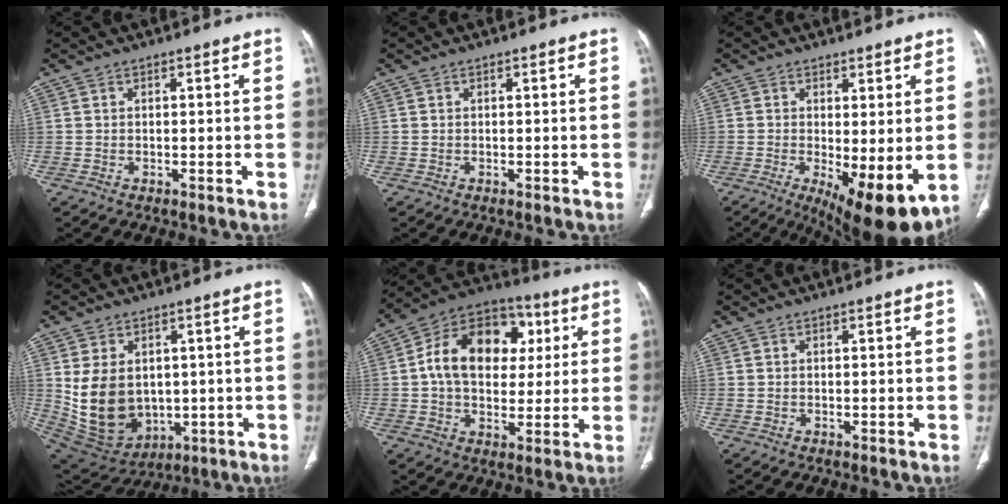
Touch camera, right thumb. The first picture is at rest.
{"total": 0.0}
{"total": 11.4, "force": [-2.3, 3.8, 10.5], "torque": [-0.158, -0.026, -0.022]}
{"total": 14.3, "force": [0.8, 10.8, 9.4], "torque": [-0.147, -0.009, 0.054]}
{"total": 18.6, "force": [3.5, 13.1, 12.8], "torque": [-0.174, 0.017, 0.050]}
{"total": 0.0}